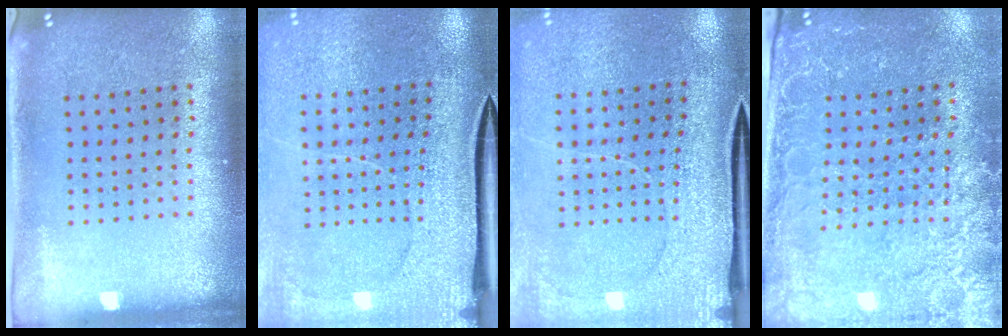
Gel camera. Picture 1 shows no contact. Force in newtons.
{"total": 3.8, "press": 3.1, "slide": 2.1}
{"total": 3.0, "press": 2.8, "slide": 1.1}
{"total": 2.9, "press": 2.8, "slide": 0.8}